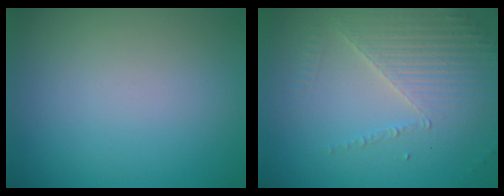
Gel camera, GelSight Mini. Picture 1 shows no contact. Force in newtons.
{"total": 4.0, "press": 3.7, "slide": 1.5}